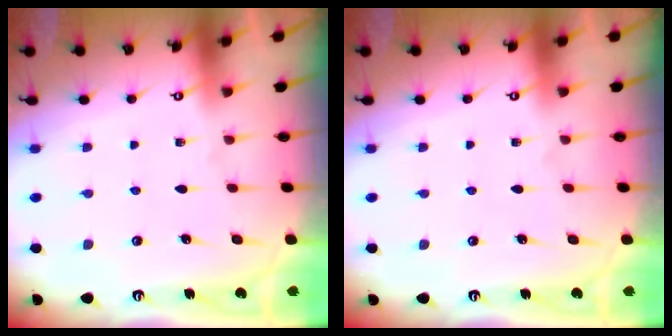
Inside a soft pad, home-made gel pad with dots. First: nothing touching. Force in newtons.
{"total": 0.0}